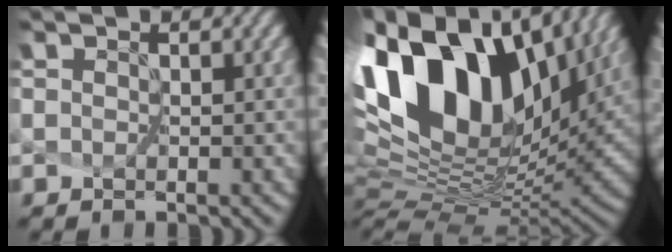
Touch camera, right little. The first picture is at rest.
{"total": 16.3, "force": [6.6, 8.8, 12.0], "torque": [-0.244, 0.031, 0.123]}